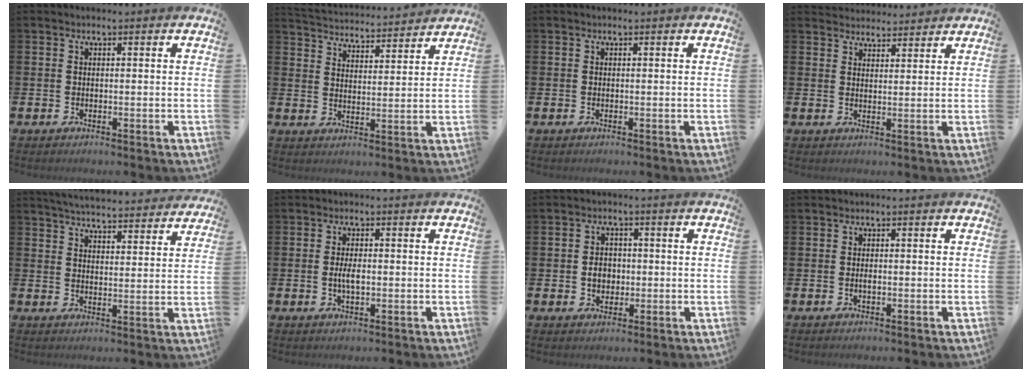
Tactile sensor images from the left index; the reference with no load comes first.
{"total": 4.3, "force": [4.3, 0.4, -0.2], "torque": [-0.016, -0.035, 0.072]}
{"total": 0.0}
{"total": 3.4, "force": [3.3, 0.8, -0.4], "torque": [0.005, -0.017, 0.060]}
{"total": 5.4, "force": [5.3, 0.5, 0.6], "torque": [-0.025, -0.037, 0.093]}
{"total": 2.7, "force": [-0.1, 1.2, 2.4], "torque": [-0.038, -0.001, -0.004]}
{"total": 3.0, "force": [-0.2, 2.5, 1.6], "torque": [-0.013, -0.001, -0.012]}
{"total": 0.5, "force": [0.0, 0.2, 0.5], "torque": [-0.011, -0.001, -0.001]}